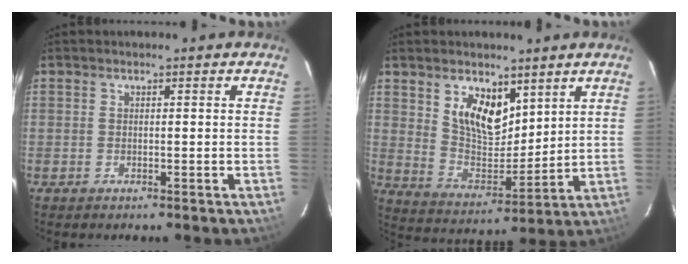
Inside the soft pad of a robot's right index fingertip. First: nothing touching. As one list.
[{"total": 11.3, "force": [6.1, 6.1, 7.3], "torque": [-0.127, -0.001, 0.127]}]